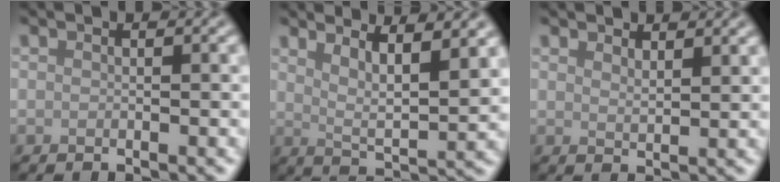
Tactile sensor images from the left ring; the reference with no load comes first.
{"total": 6.0, "force": [3.6, 1.5, 4.5], "torque": [-0.064, -0.003, 0.063]}
{"total": 1.9, "force": [1.7, 0.5, 0.7], "torque": [-0.011, 0.000, 0.030]}